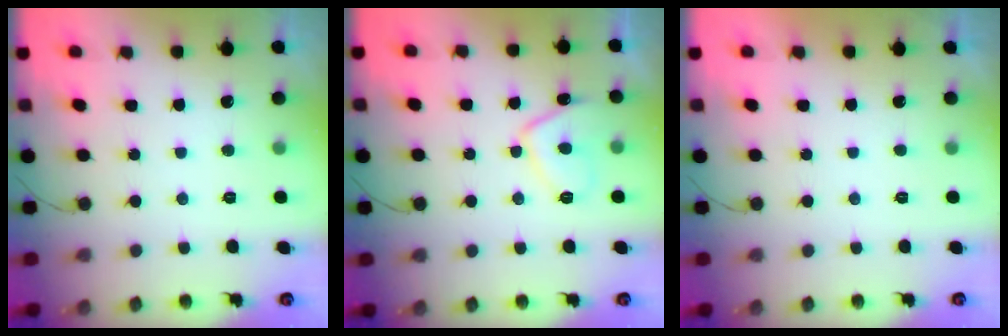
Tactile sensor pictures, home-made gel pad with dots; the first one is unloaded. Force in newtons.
{"total": 7.9, "press": 7.7, "slide": 1.5}
{"total": 2.3, "press": 2.3, "slide": 0.4}